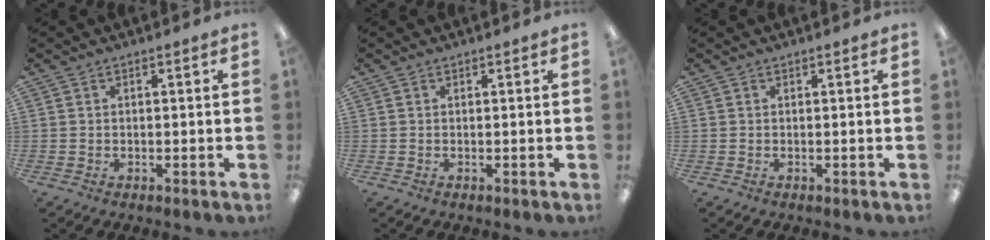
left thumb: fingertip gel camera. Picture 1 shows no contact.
{"total": 0.0}
{"total": 0.0}